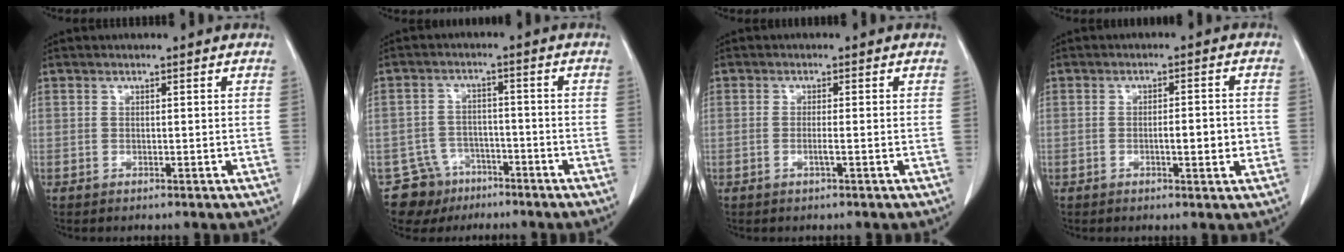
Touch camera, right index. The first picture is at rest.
{"total": 6.8, "force": [-4.5, 5.1, -0.2], "torque": [0.010, 0.017, -0.072]}
{"total": 1.2, "force": [-0.4, -0.2, 1.1], "torque": [-0.024, -0.002, -0.008]}
{"total": 4.3, "force": [-0.9, 0.8, 4.1], "torque": [-0.065, 0.000, -0.009]}